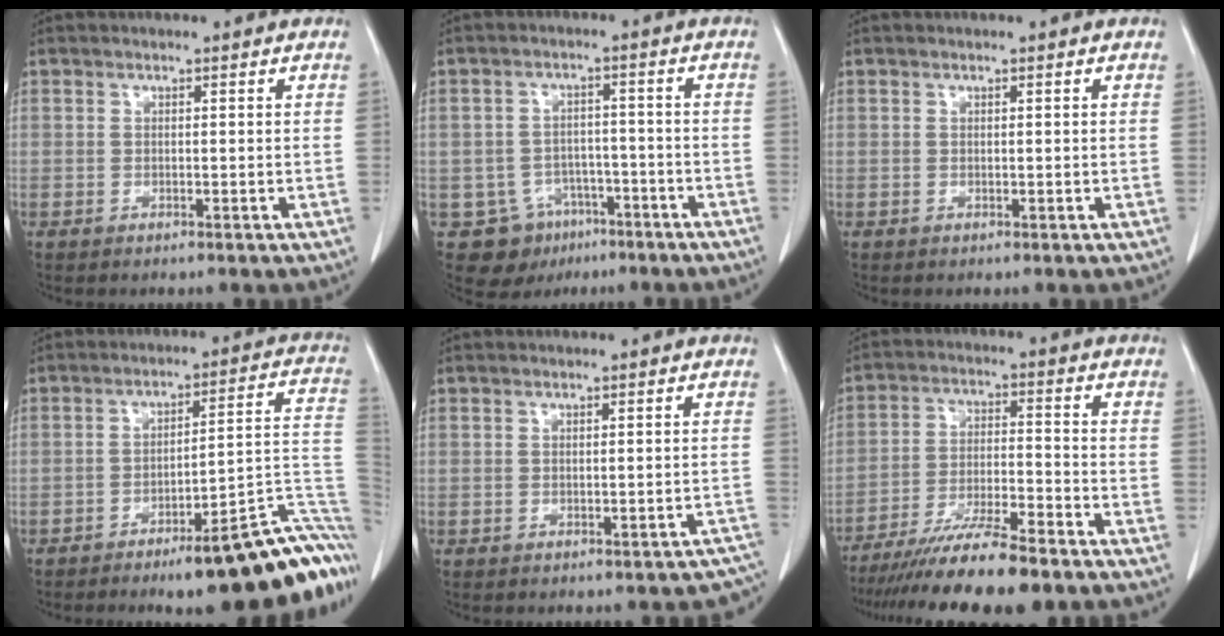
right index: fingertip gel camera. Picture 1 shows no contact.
{"total": 8.5, "force": [-4.5, 7.1, 1.5], "torque": [-0.025, 0.013, -0.056]}
{"total": 0.0}
{"total": 21.0, "force": [-11.7, 3.4, 17.1], "torque": [-0.109, 0.039, -0.155]}
{"total": 5.3, "force": [-4.6, 1.9, 1.9], "torque": [-0.001, 0.000, -0.044]}
{"total": 14.3, "force": [-11.9, 0.5, 7.9], "torque": [-0.132, -0.024, -0.195]}